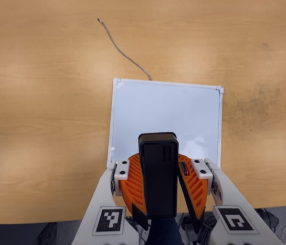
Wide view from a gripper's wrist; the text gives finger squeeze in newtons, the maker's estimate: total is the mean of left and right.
{"total": 9.0, "left": 9.2, "right": 8.7}